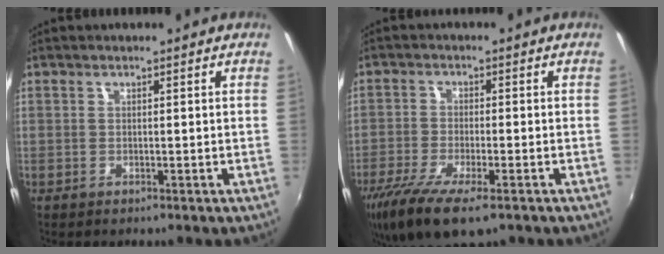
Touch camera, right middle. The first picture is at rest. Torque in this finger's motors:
{"motor_torque": [1.24, -0.90, 0.33, 0.11]}